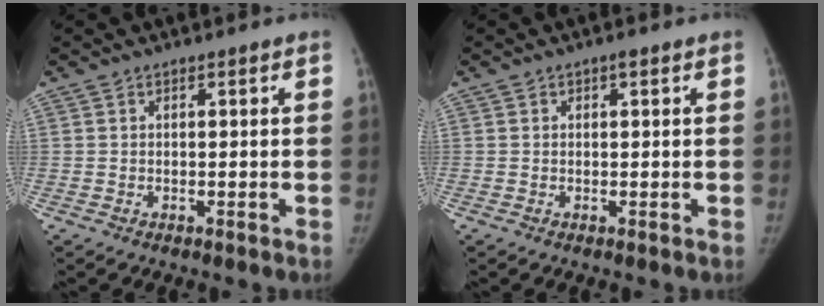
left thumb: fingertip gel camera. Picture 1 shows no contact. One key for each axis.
{"total": 0.9, "fx": 0.5, "fy": 0.4, "fz": 0.7, "tx": -0.004, "ty": 0.001, "tz": 0.004}